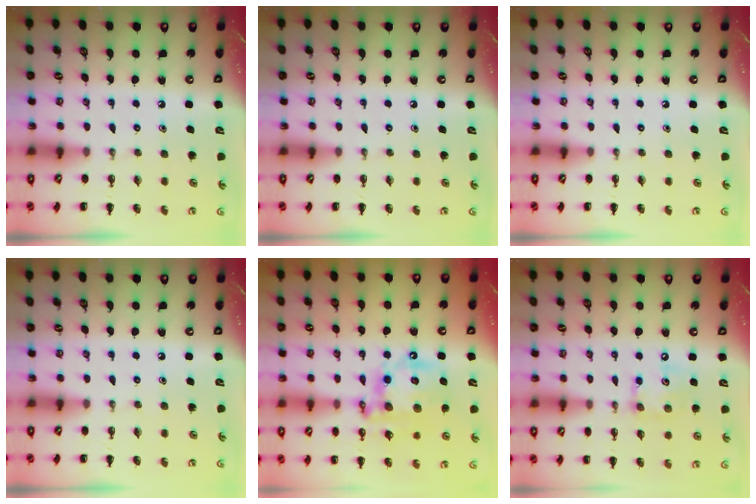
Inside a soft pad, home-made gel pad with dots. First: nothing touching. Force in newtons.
{"total": 0.0}
{"total": 0.0}
{"total": 0.0}
{"total": 15.7, "press": 15.3, "slide": 3.4}
{"total": 7.4, "press": 7.4, "slide": 1.0}